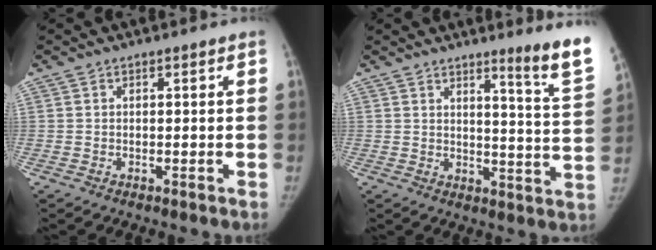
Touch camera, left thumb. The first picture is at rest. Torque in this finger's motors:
{"motor_torque": [0.90, -0.65, 0.85, -0.61, 0.14]}